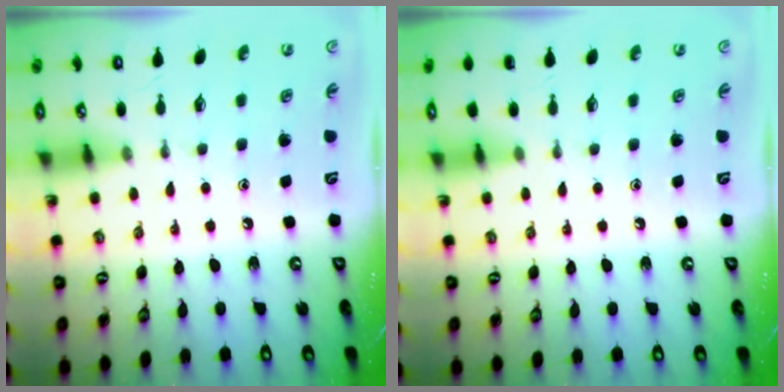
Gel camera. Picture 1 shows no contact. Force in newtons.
{"total": 0.0}